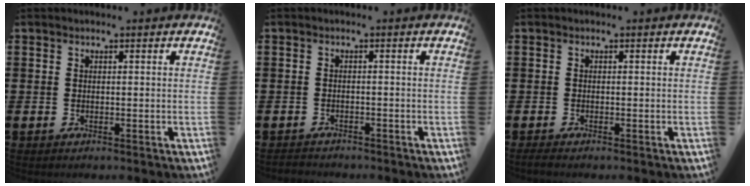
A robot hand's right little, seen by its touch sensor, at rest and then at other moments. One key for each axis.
{"total": 1.0, "fx": -0.9, "fy": 0.1, "fz": -0.1, "tx": -0.001, "ty": 0.002, "tz": -0.021}
{"total": 0.6, "fx": -0.4, "fy": 0.1, "fz": 0.4, "tx": -0.008, "ty": -0.001, "tz": -0.008}